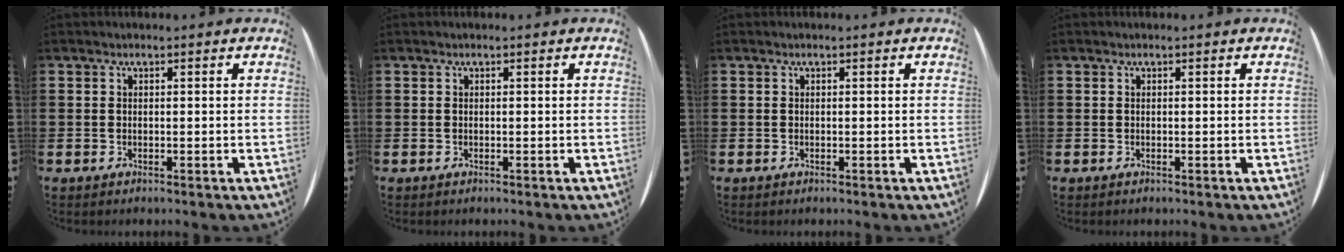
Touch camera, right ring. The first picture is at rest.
{"total": 0.0}
{"total": 0.0}
{"total": 0.0}